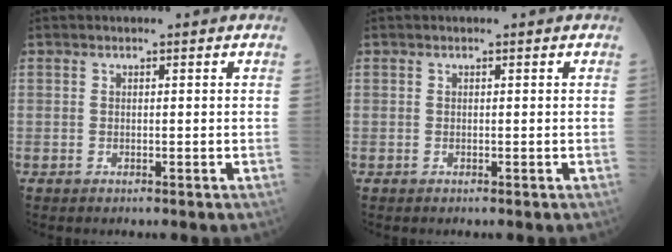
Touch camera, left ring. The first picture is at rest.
{"total": 0.0}